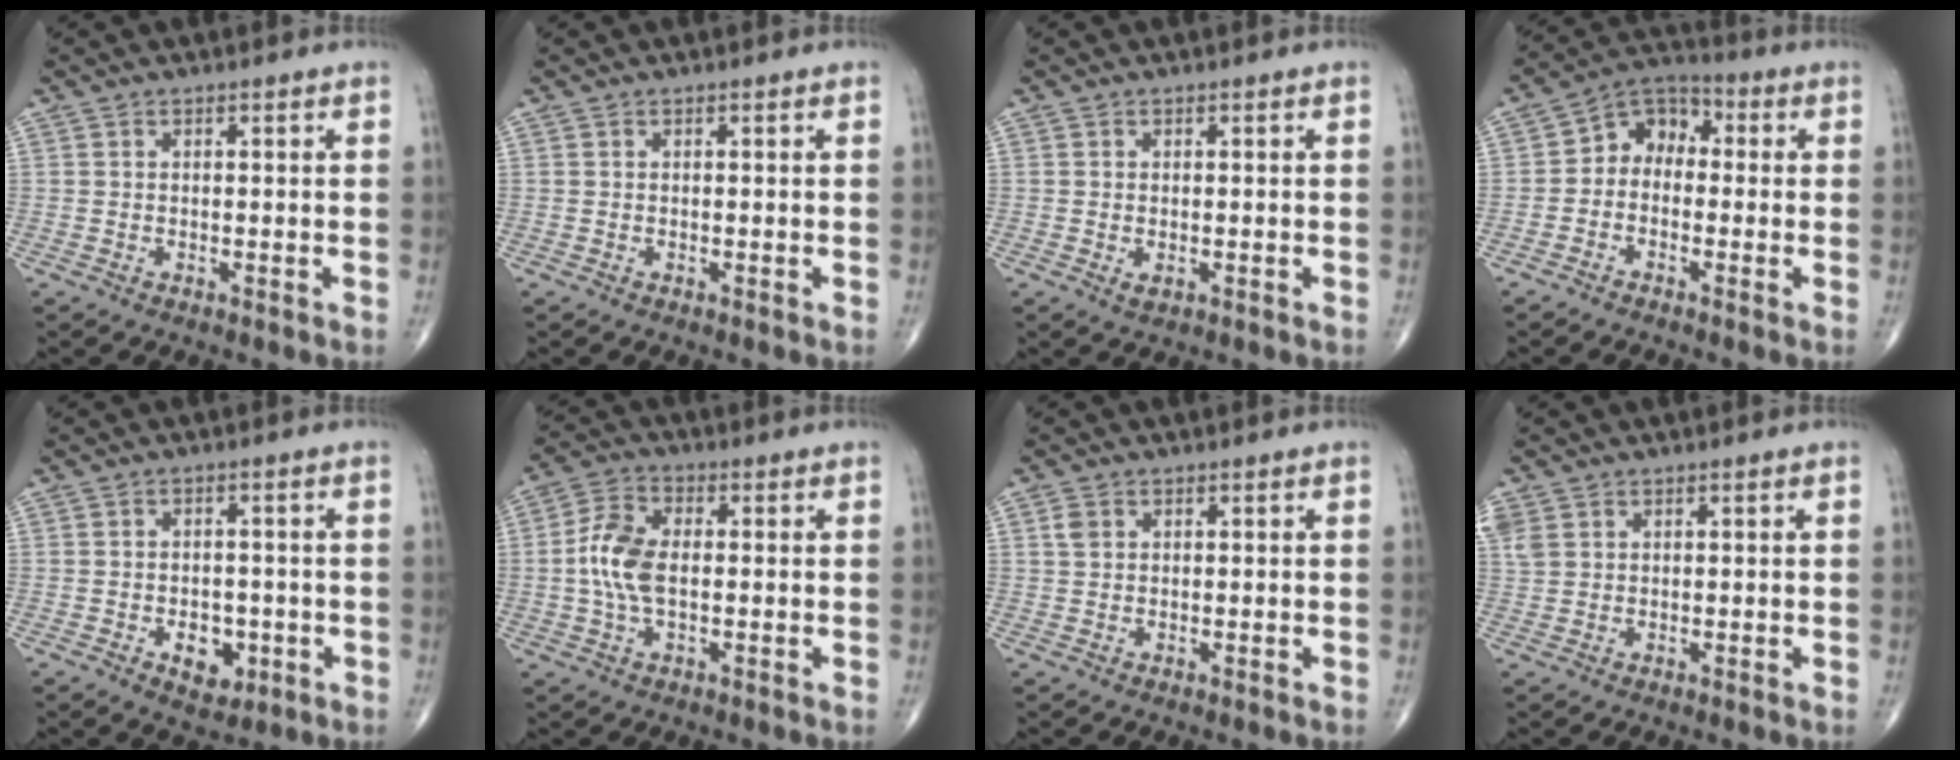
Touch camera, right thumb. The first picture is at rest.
{"total": 0.0}
{"total": 1.3, "force": [-0.3, 0.7, 1.0], "torque": [-0.015, -0.004, -0.002]}
{"total": 7.3, "force": [-0.6, 5.6, 4.6], "torque": [-0.043, 0.032, -0.033]}
{"total": 5.6, "force": [-1.9, 3.7, 3.8], "torque": [-0.029, 0.004, -0.020]}
{"total": 8.6, "force": [-0.2, 4.8, 7.2], "torque": [-0.155, 0.014, -0.009]}
{"total": 1.8, "force": [0.7, 1.4, 1.0], "torque": [-0.018, 0.002, 0.013]}
{"total": 3.6, "force": [1.5, 2.7, 1.9], "torque": [-0.050, 0.009, 0.039]}